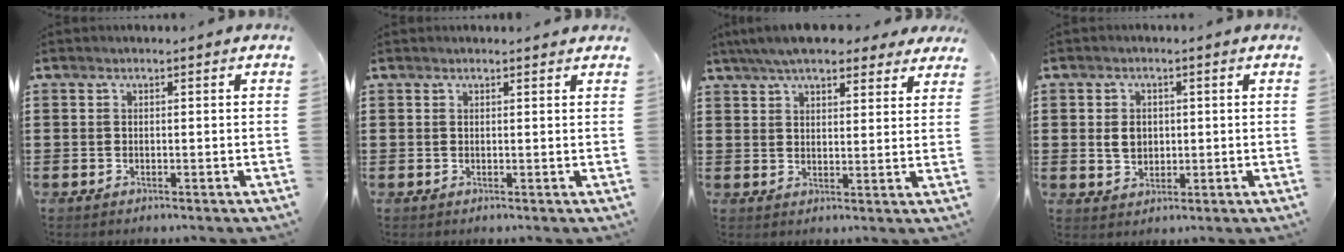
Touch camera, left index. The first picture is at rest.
{"total": 0.7, "force": [0.7, 0.0, 0.2], "torque": [-0.006, 0.000, 0.014]}
{"total": 7.2, "force": [6.2, 1.6, 3.3], "torque": [-0.075, -0.009, 0.114]}
{"total": 3.3, "force": [0.3, 2.6, 2.0], "torque": [-0.038, 0.006, 0.003]}